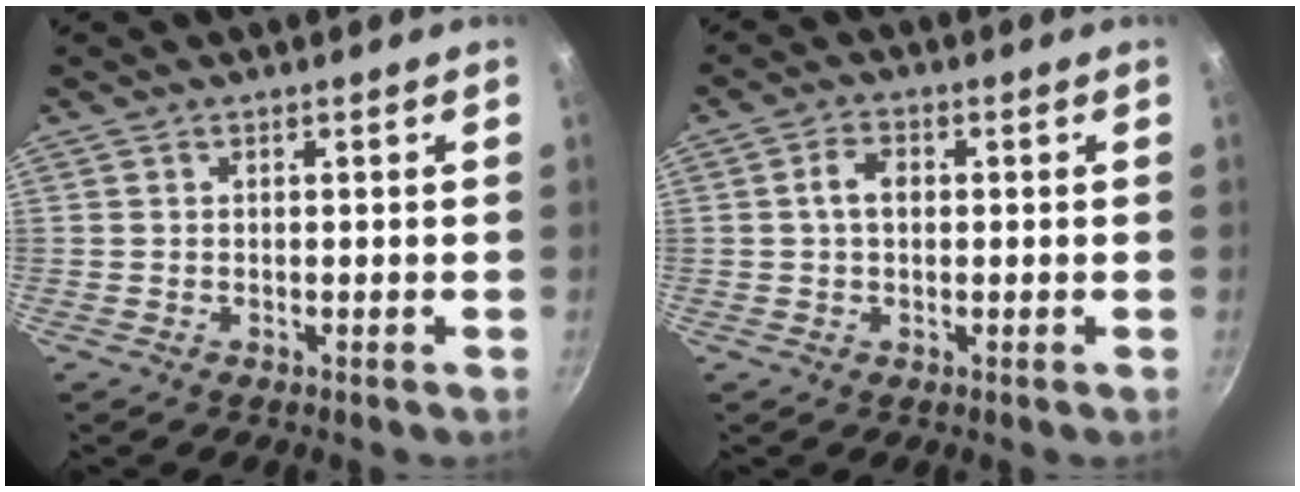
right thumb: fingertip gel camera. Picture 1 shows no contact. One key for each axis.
{"total": 3.7, "fx": 0.3, "fy": 2.5, "fz": 2.7, "tx": -0.042, "ty": 0.011, "tz": 0.000}